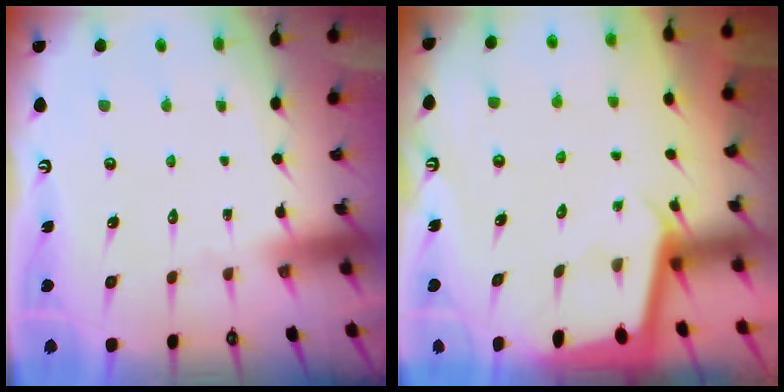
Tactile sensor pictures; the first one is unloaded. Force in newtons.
{"total": 1.9, "press": 1.9, "slide": 0.0}